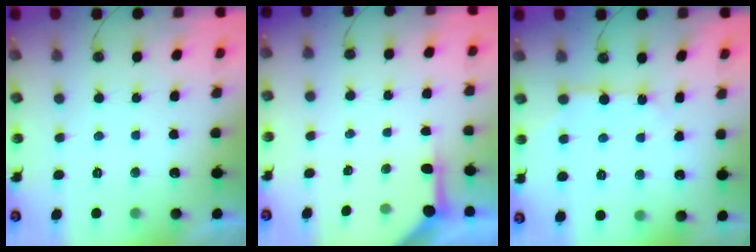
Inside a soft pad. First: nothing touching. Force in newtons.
{"total": 3.9, "press": 3.8, "slide": 0.4}
{"total": 6.4, "press": 6.4, "slide": 0.3}